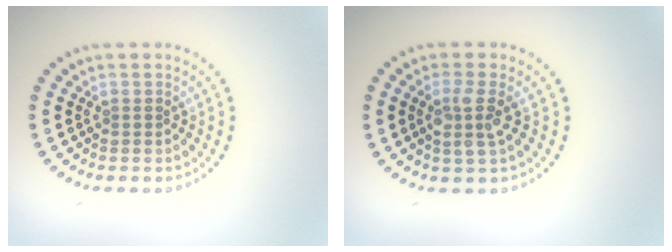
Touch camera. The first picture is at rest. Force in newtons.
{"total": 2.5, "press": 2.2, "slide": 1.2}